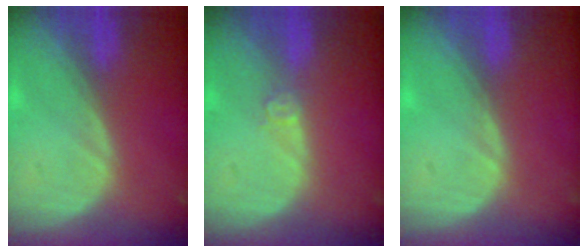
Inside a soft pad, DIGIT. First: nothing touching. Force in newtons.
{"total": 1.7, "press": 1.4, "slide": 1.0}
{"total": 0.6, "press": 0.4, "slide": 0.4}